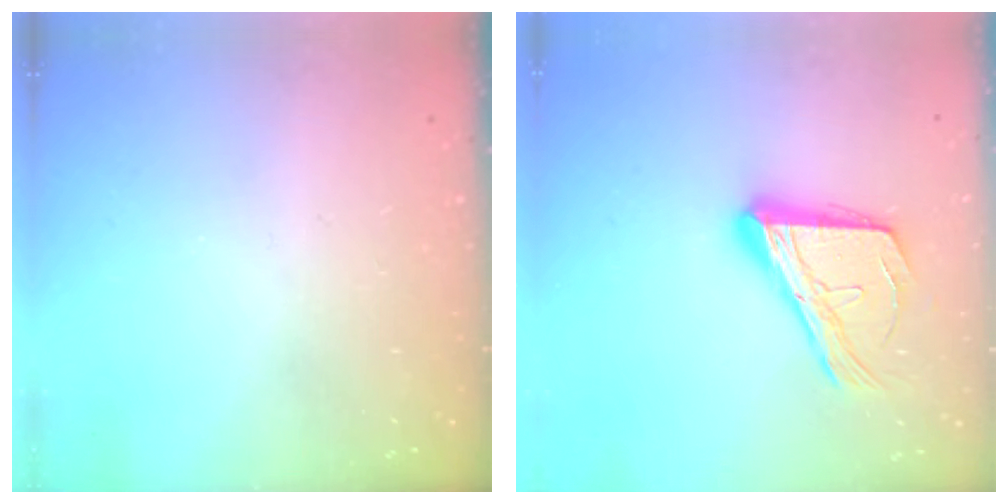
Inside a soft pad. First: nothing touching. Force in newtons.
{"total": 17.3, "press": 17.2, "slide": 1.0}